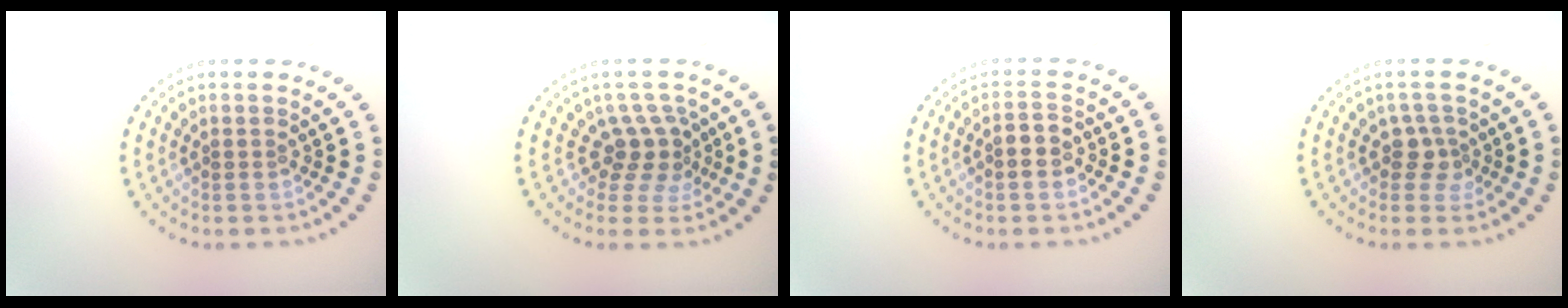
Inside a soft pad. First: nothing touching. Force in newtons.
{"total": 2.9, "press": 2.0, "slide": 2.1}
{"total": 1.7, "press": 1.5, "slide": 0.8}
{"total": 1.9, "press": 1.4, "slide": 1.2}